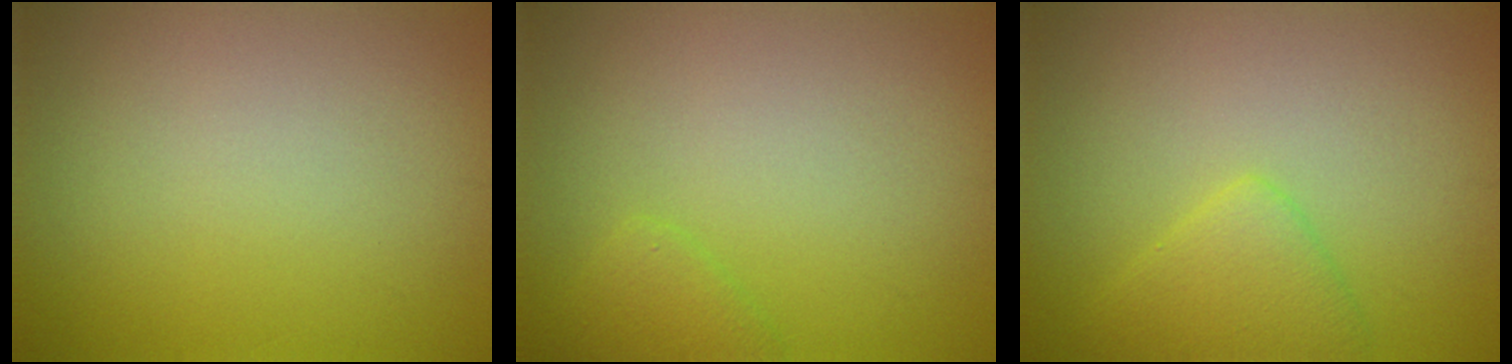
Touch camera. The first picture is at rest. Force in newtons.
{"total": 1.6, "press": 1.6, "slide": 0.2}
{"total": 2.8, "press": 2.8, "slide": 0.1}